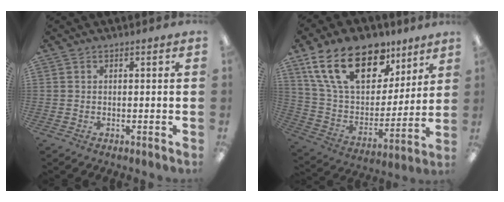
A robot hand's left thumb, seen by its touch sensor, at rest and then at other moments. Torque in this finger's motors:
{"motor_torque": [2.60, 2.41, 1.44, -1.34, 0.52]}